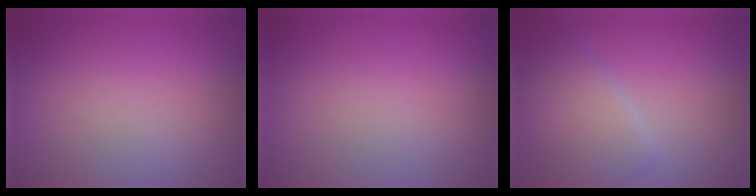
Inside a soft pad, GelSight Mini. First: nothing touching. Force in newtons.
{"total": 0.0}
{"total": 4.3, "press": 4.3, "slide": 0.5}